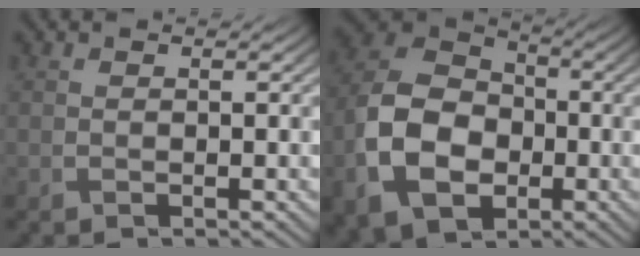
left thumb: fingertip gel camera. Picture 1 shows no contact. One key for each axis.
{"total": 13.2, "fx": -3.7, "fy": 9.4, "fz": 8.5, "tx": -0.204, "ty": -0.023, "tz": -0.077}